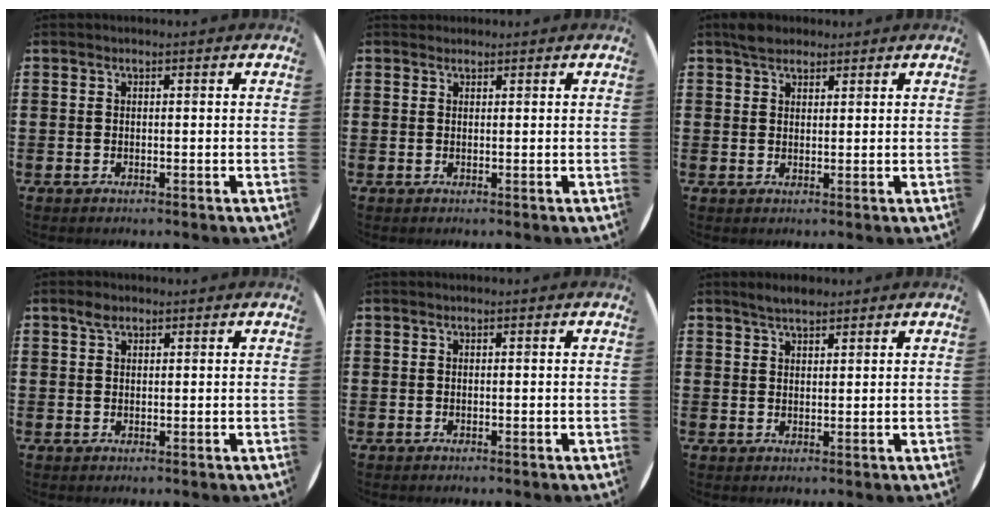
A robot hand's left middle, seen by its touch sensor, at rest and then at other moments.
{"total": 0.7, "force": [0.6, 0.3, -0.1], "torque": [0.001, 0.004, 0.012]}
{"total": 2.5, "force": [2.2, 1.1, 0.6], "torque": [-0.008, 0.004, 0.041]}
{"total": 1.7, "force": [1.2, 0.9, 0.8], "torque": [-0.010, 0.002, 0.021]}
{"total": 0.0}
{"total": 2.5, "force": [2.2, 0.6, 0.9], "torque": [-0.020, 0.004, 0.041]}